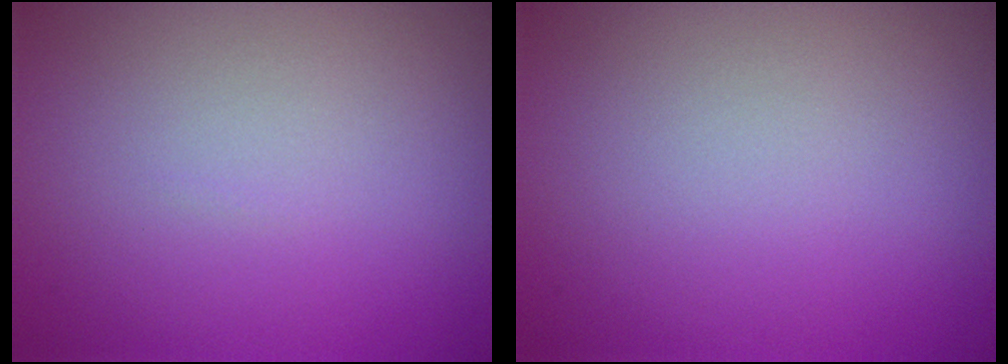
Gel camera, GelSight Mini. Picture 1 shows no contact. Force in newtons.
{"total": 0.0}